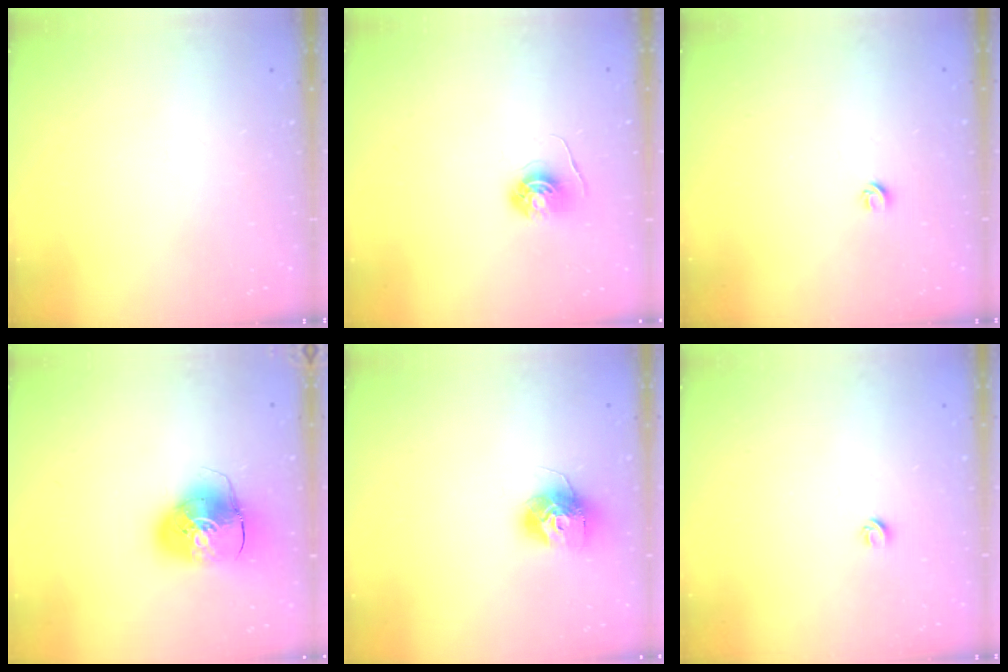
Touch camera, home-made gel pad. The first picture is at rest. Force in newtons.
{"total": 5.3, "press": 5.3, "slide": 0.5}
{"total": 4.3, "press": 4.3, "slide": 0.4}
{"total": 11.2, "press": 11.0, "slide": 1.9}
{"total": 11.8, "press": 11.8, "slide": 0.9}
{"total": 4.3, "press": 4.3, "slide": 0.4}